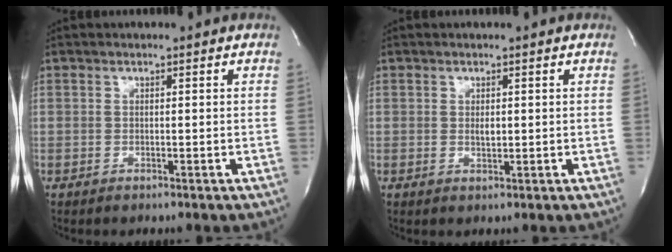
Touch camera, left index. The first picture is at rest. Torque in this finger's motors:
{"motor_torque": [0.23, 0.22, 0.18, 0.00]}